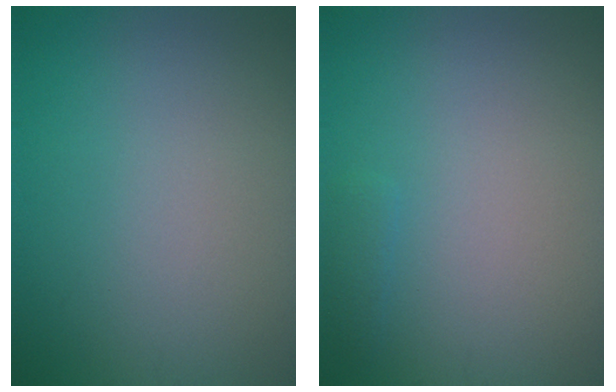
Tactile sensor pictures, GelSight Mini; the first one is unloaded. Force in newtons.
{"total": 0.7, "press": 0.7, "slide": 0.0}